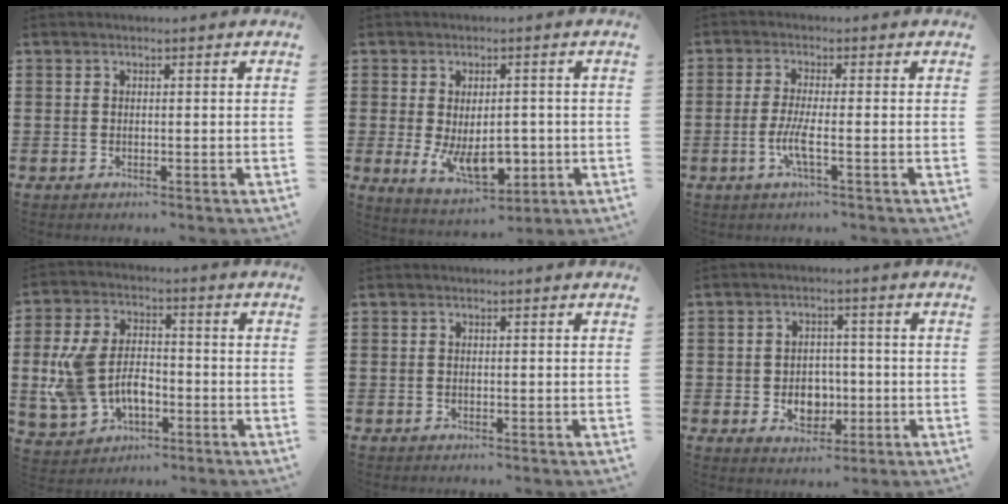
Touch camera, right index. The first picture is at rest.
{"total": 8.6, "force": [-1.3, 4.8, 6.9], "torque": [-0.115, -0.005, -0.022]}
{"total": 4.4, "force": [-1.5, 0.3, 4.1], "torque": [-0.092, -0.011, -0.034]}
{"total": 9.1, "force": [-1.7, 5.9, 6.7], "torque": [-0.170, 0.006, -0.037]}
{"total": 0.0}
{"total": 5.1, "force": [-1.1, 4.0, 3.0], "torque": [-0.045, 0.001, -0.021]}